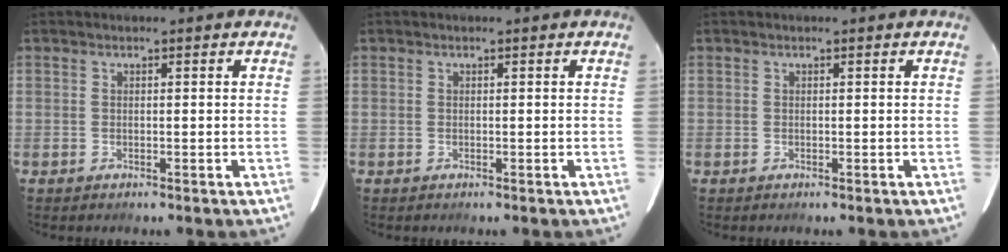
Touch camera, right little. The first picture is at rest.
{"total": 0.0}
{"total": 0.0}